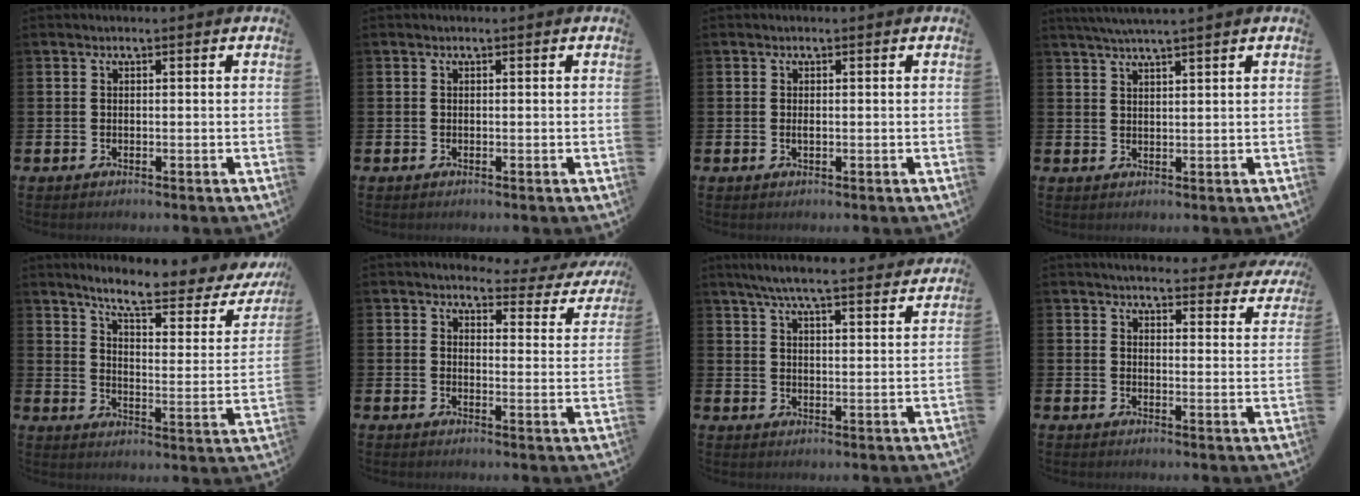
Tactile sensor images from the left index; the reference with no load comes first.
{"total": 0.0}
{"total": 0.6, "force": [0.0, 0.2, 0.6], "torque": [-0.017, 0.003, 0.000]}
{"total": 3.0, "force": [2.7, -0.5, 1.1], "torque": [-0.033, -0.001, 0.051]}
{"total": 7.2, "force": [6.1, 1.2, 3.7], "torque": [-0.088, -0.047, 0.093]}
{"total": 2.7, "force": [2.5, 0.9, 0.4], "torque": [-0.014, -0.024, 0.036]}
{"total": 7.0, "force": [6.4, 0.1, 2.9], "torque": [-0.076, -0.049, 0.105]}
{"total": 3.8, "force": [3.7, 0.7, 0.8], "torque": [-0.020, -0.027, 0.060]}